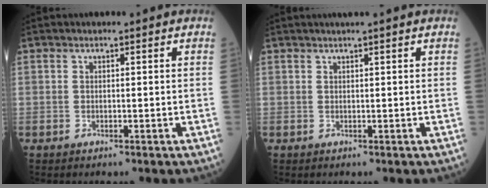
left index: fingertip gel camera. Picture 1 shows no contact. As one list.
[{"total": 1.3, "force": [1.1, -0.3, 0.7], "torque": [-0.012, 0.006, 0.025]}]